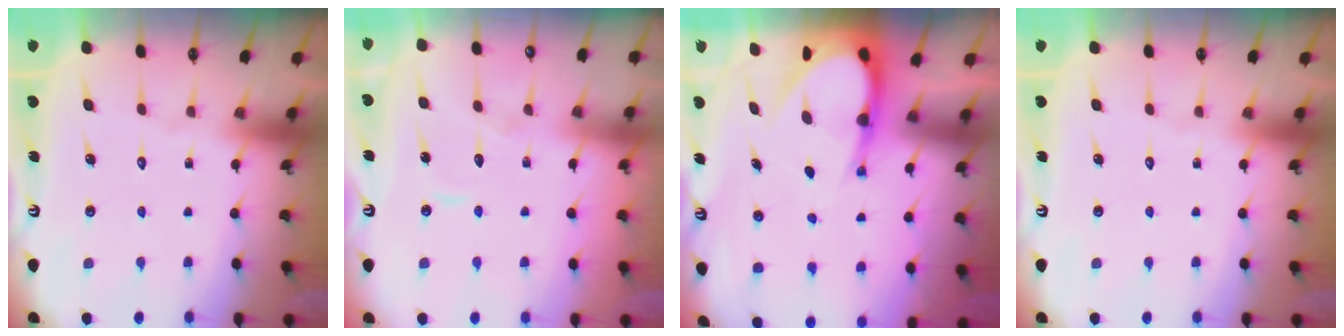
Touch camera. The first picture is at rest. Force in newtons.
{"total": 5.7, "press": 5.7, "slide": 0.6}
{"total": 9.9, "press": 9.9, "slide": 1.0}
{"total": 0.0}